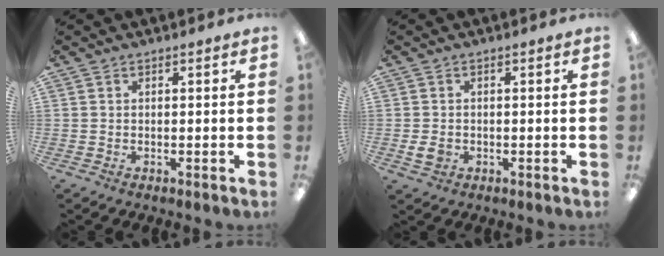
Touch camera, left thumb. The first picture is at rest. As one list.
[{"total": 3.2, "force": [-0.6, 2.7, 1.7], "torque": [-0.024, -0.002, -0.011]}]